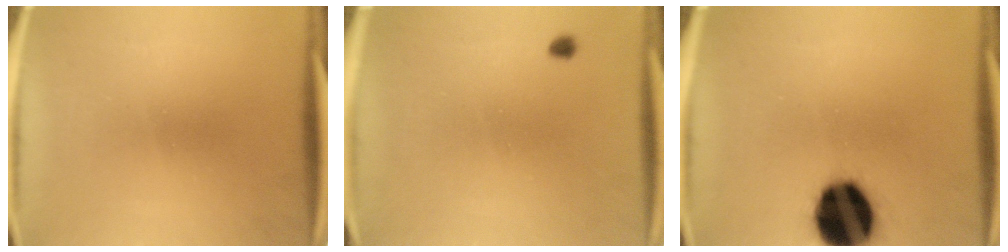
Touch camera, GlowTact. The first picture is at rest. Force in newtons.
{"total": 0.9}
{"total": 19.5}